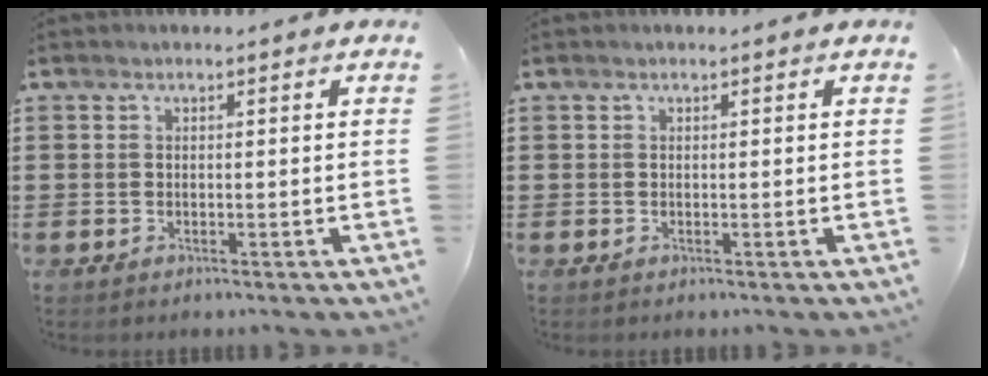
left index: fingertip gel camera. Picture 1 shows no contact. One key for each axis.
{"total": 0.0}